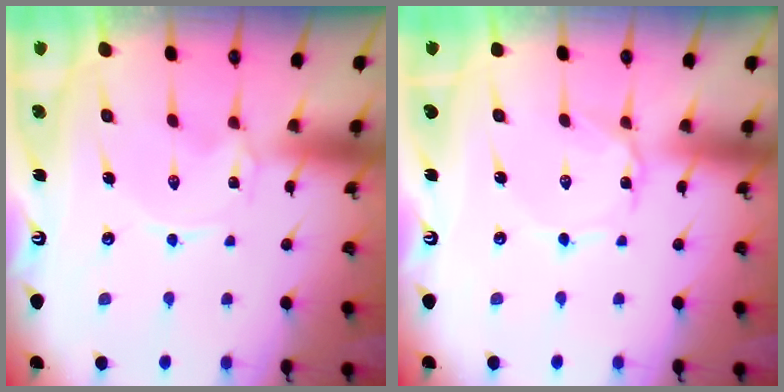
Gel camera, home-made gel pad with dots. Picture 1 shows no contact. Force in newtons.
{"total": 1.4, "press": 1.3, "slide": 0.2}